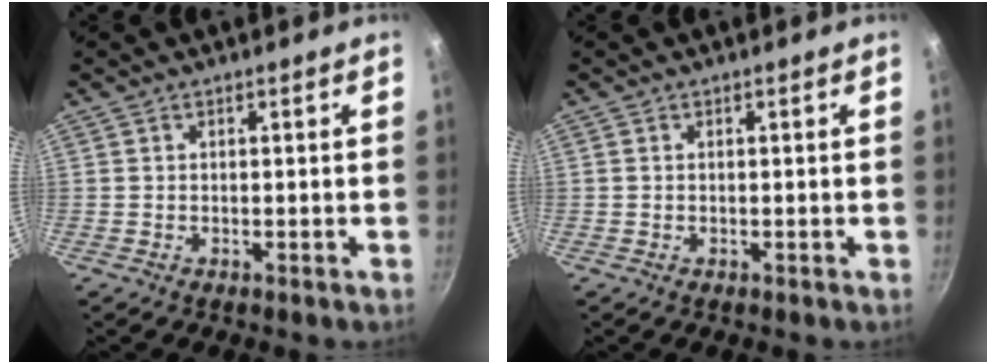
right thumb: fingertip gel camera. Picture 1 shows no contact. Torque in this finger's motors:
{"motor_torque": [0.00, 0.18, -0.18, 0.06, 0.04]}